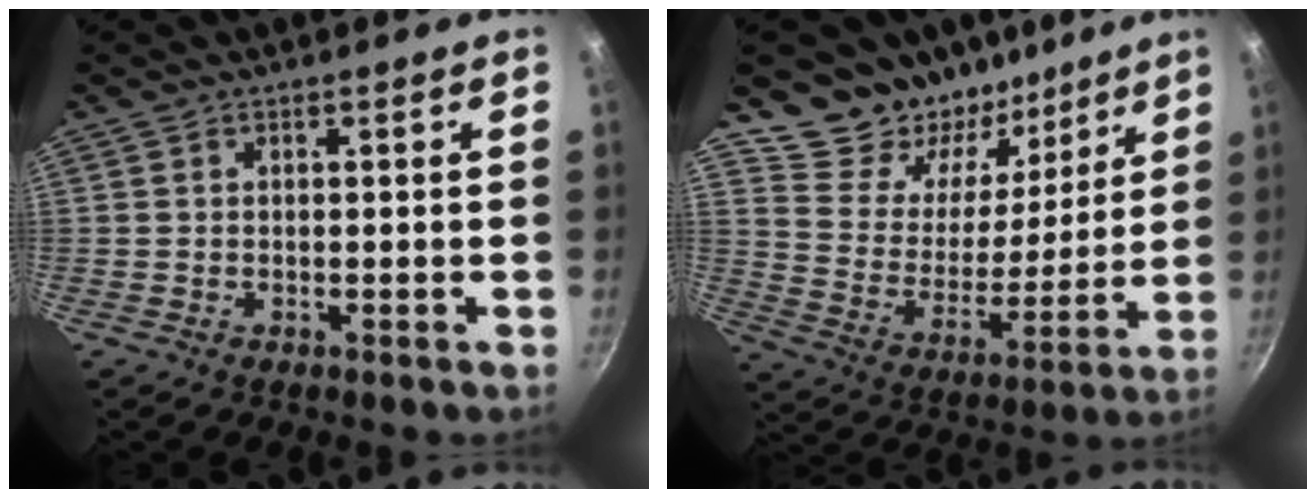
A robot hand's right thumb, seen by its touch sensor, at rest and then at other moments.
{"total": 16.1, "force": [13.0, 9.0, 3.2], "torque": [-0.011, -0.121, 0.219]}